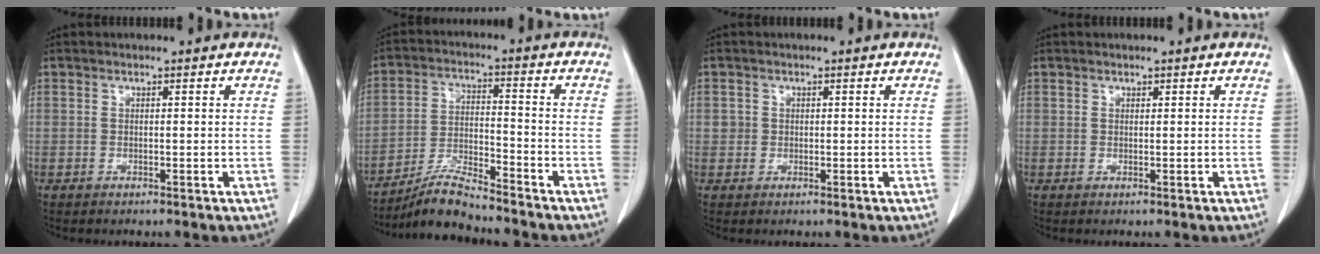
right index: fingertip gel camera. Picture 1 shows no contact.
{"total": 7.8, "force": [-7.2, -0.1, 2.9], "torque": [-0.062, -0.010, -0.133]}
{"total": 1.3, "force": [0.1, 1.3, 0.2], "torque": [0.004, 0.007, 0.003]}
{"total": 0.0}